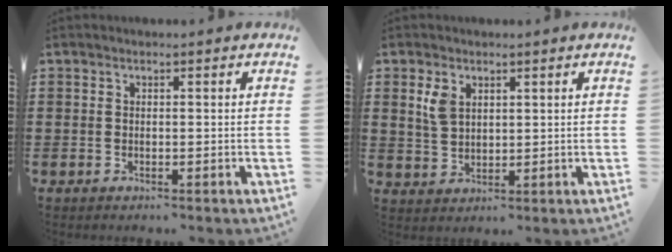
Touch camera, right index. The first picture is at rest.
{"total": 3.6, "force": [1.8, 2.3, 2.1], "torque": [-0.050, 0.008, 0.034]}